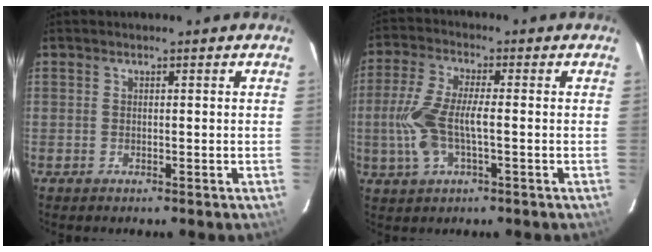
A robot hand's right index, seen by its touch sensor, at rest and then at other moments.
{"total": 9.6, "force": [-1.6, 3.5, 8.8], "torque": [-0.193, 0.001, -0.030]}